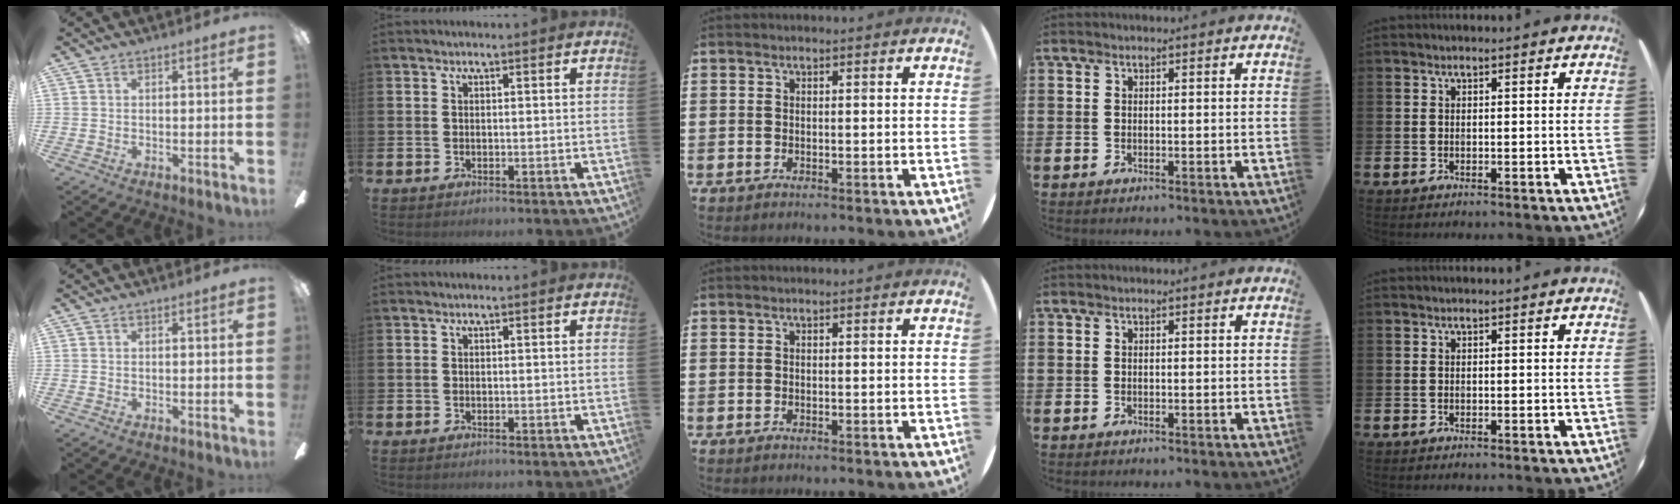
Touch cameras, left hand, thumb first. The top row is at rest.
{}